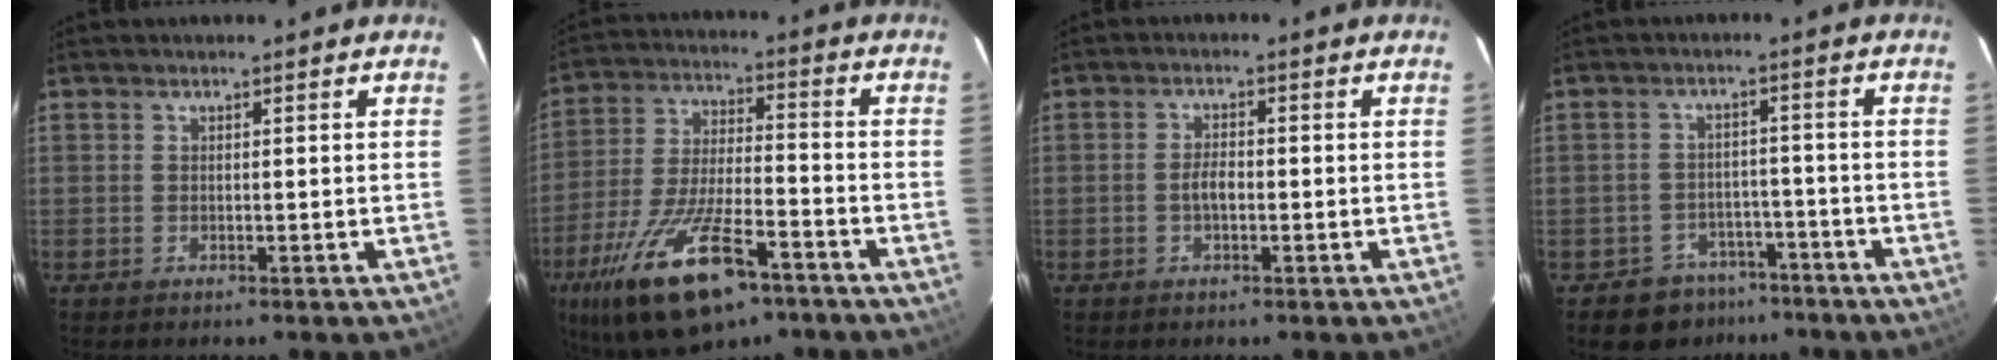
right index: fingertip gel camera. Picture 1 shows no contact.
{"total": 20.7, "force": [-12.3, 7.7, 14.7], "torque": [-0.301, -0.040, -0.213]}
{"total": 2.7, "force": [-0.7, 1.1, 2.3], "torque": [-0.047, 0.004, -0.013]}
{"total": 7.1, "force": [-5.2, 4.8, 0.5], "torque": [-0.018, 0.030, -0.067]}